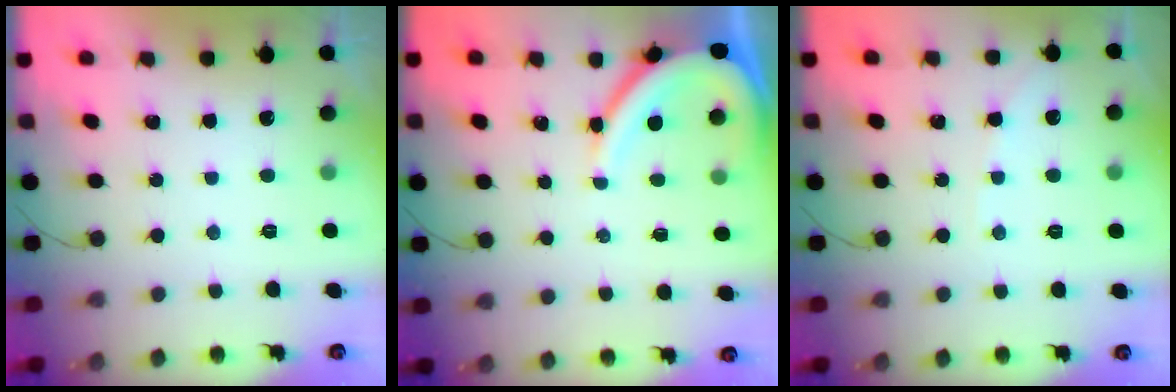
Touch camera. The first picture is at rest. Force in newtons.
{"total": 8.9, "press": 8.8, "slide": 0.8}
{"total": 2.5, "press": 2.4, "slide": 0.5}